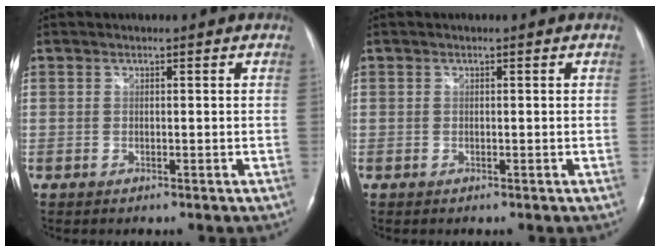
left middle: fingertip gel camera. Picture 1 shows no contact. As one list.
[{"total": 0.0}]